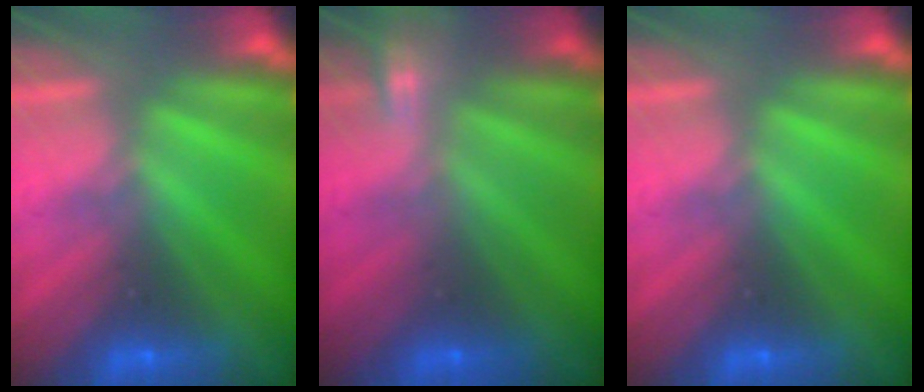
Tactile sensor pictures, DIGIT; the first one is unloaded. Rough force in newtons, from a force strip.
{"total": 2.1}
{"total": 0.0}